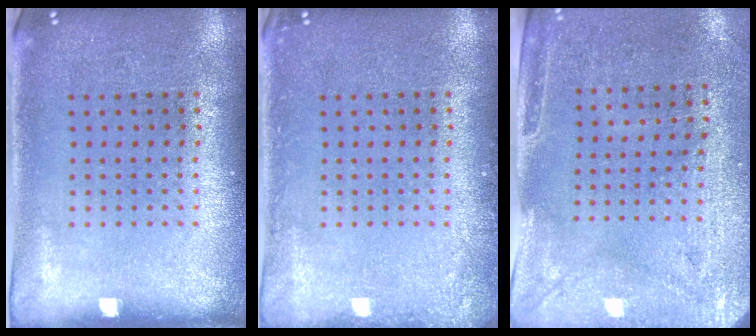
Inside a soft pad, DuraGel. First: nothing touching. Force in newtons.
{"total": 1.2, "press": 1.2, "slide": 0.2}
{"total": 3.0, "press": 2.4, "slide": 1.7}